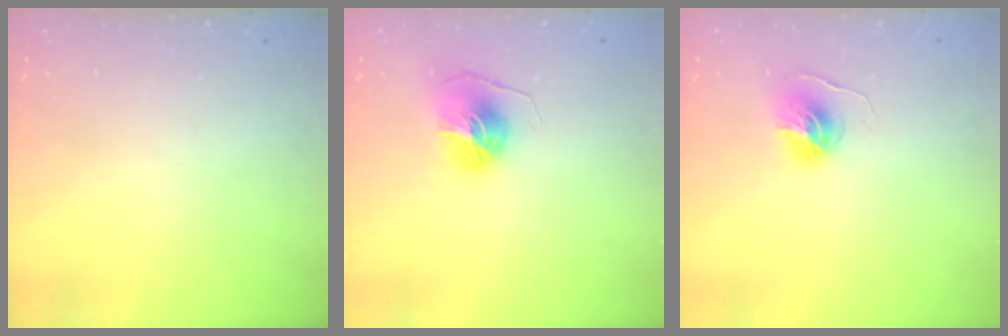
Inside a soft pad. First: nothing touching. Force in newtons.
{"total": 9.2, "press": 9.2, "slide": 0.4}
{"total": 6.0, "press": 6.0, "slide": 0.6}